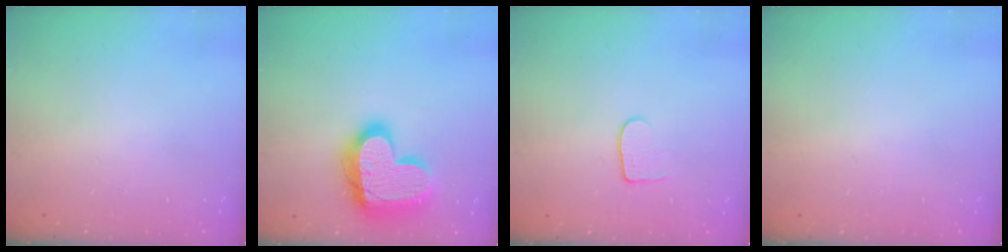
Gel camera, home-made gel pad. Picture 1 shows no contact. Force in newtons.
{"total": 22.4, "press": 22.4, "slide": 1.4}
{"total": 5.8, "press": 5.8, "slide": 0.6}
{"total": 0.6, "press": 0.6, "slide": 0.2}